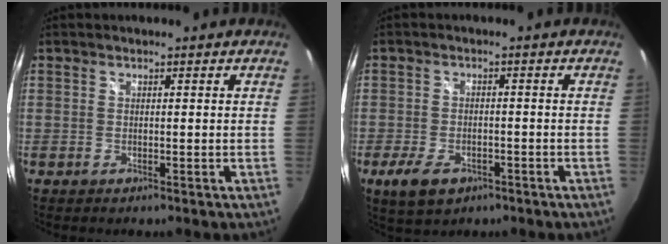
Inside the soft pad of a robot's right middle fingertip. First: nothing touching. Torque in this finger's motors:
{"motor_torque": [0.71, -0.57, 0.17, 0.09]}